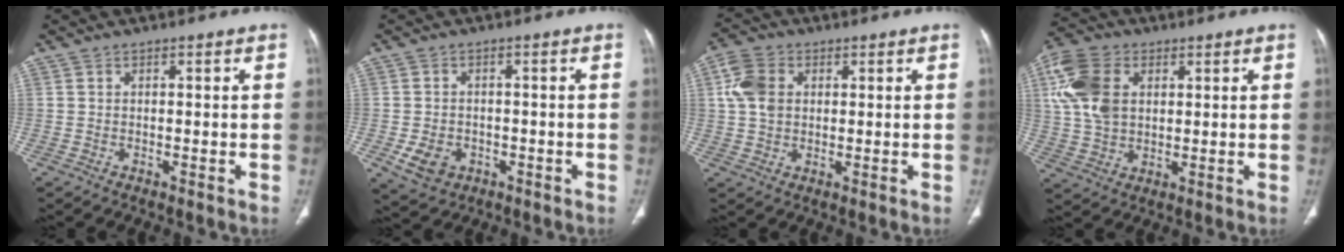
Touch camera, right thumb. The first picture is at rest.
{"total": 5.7, "force": [-2.0, 4.5, 2.9], "torque": [-0.048, 0.008, -0.022]}
{"total": 6.9, "force": [1.4, 5.2, 4.3], "torque": [-0.083, 0.008, 0.025]}
{"total": 12.8, "force": [3.4, 8.8, 8.6], "torque": [-0.171, 0.006, 0.065]}